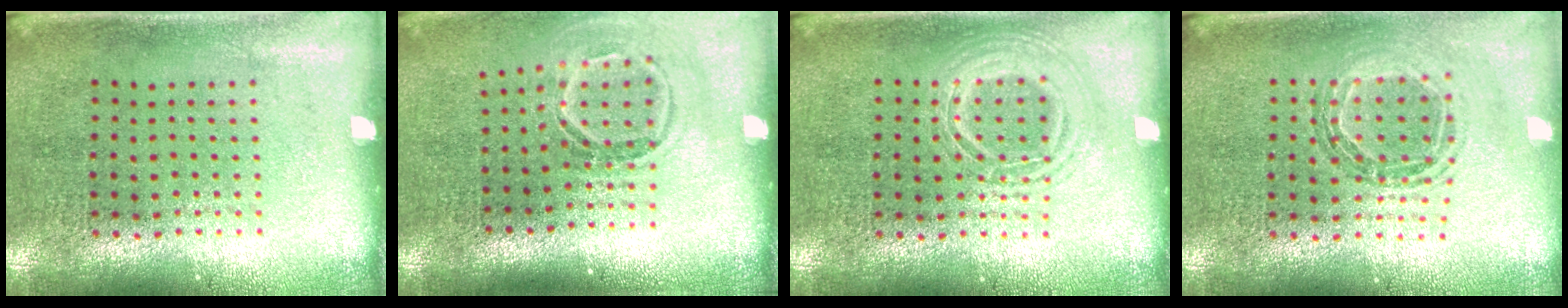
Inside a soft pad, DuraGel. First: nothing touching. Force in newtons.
{"total": 1.6, "press": 1.1, "slide": 1.2}
{"total": 2.3, "press": 2.3, "slide": 0.2}
{"total": 0.8, "press": 0.8, "slide": 0.1}